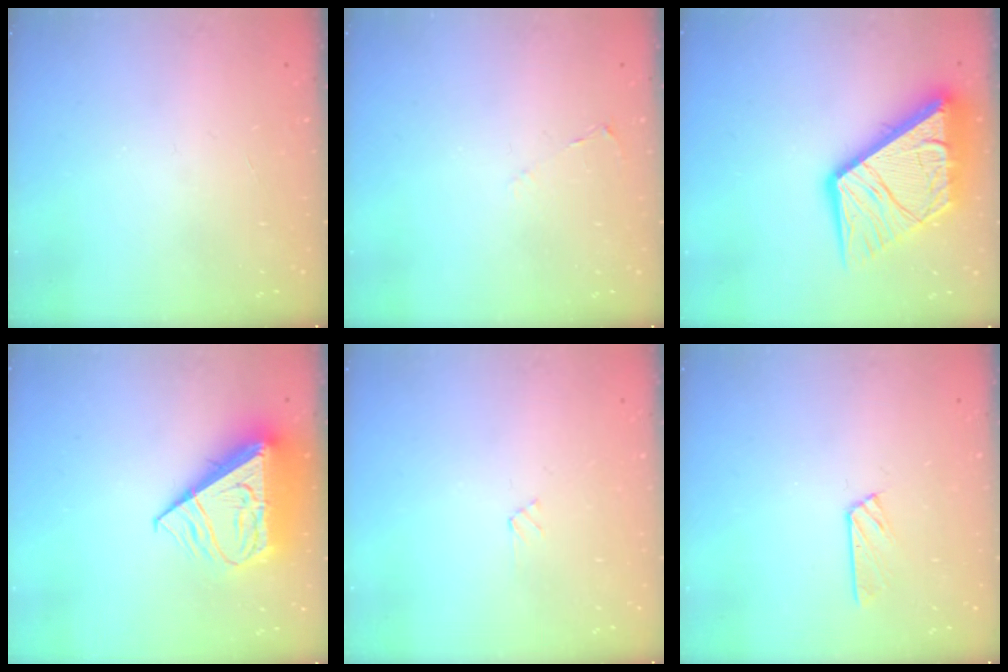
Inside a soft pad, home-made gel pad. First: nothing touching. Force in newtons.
{"total": 2.4, "press": 2.3, "slide": 0.4}
{"total": 21.6, "press": 21.5, "slide": 2.4}
{"total": 14.1, "press": 14.0, "slide": 1.5}
{"total": 2.7, "press": 2.7, "slide": 0.3}
{"total": 3.5, "press": 3.5, "slide": 0.4}